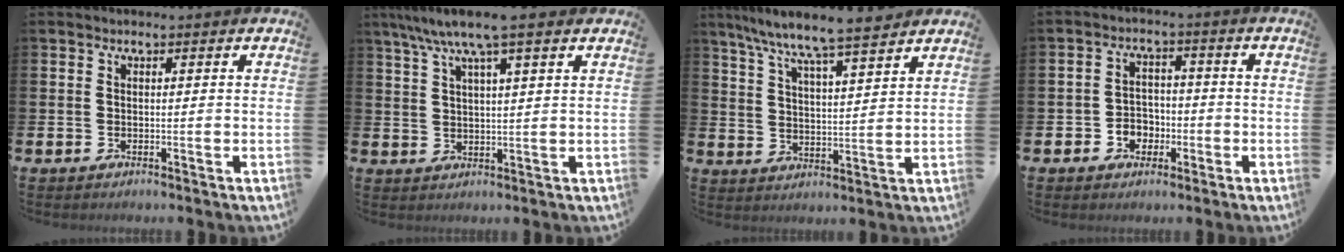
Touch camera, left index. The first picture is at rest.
{"total": 6.8, "force": [5.3, 0.7, 4.2], "torque": [-0.093, -0.011, 0.093]}
{"total": 8.0, "force": [7.5, 0.1, 2.7], "torque": [-0.084, -0.046, 0.133]}
{"total": 3.5, "force": [-1.4, 3.1, 0.9], "torque": [-0.019, -0.003, -0.035]}